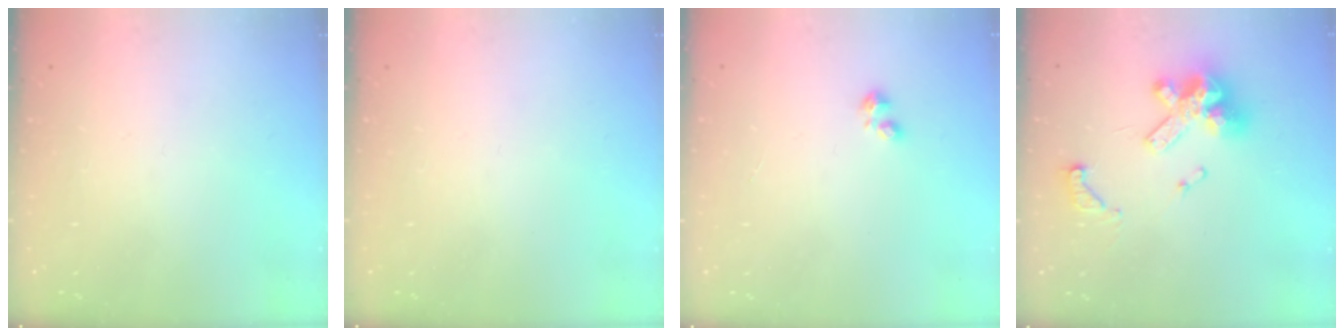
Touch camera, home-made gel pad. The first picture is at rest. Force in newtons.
{"total": 0.0}
{"total": 1.5, "press": 1.5, "slide": 0.3}
{"total": 14.5, "press": 14.5, "slide": 0.9}